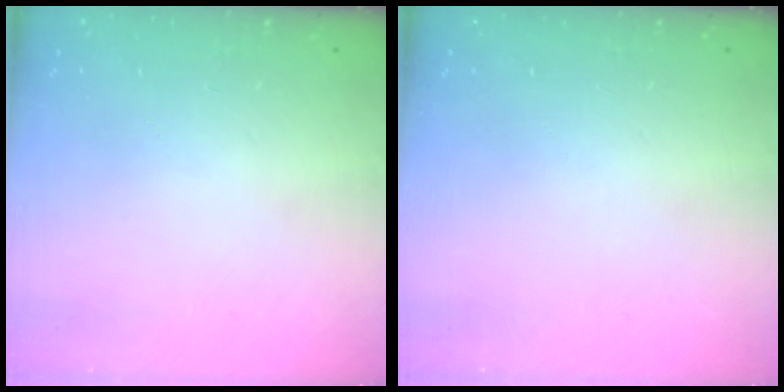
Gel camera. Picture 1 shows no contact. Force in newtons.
{"total": 0.0}